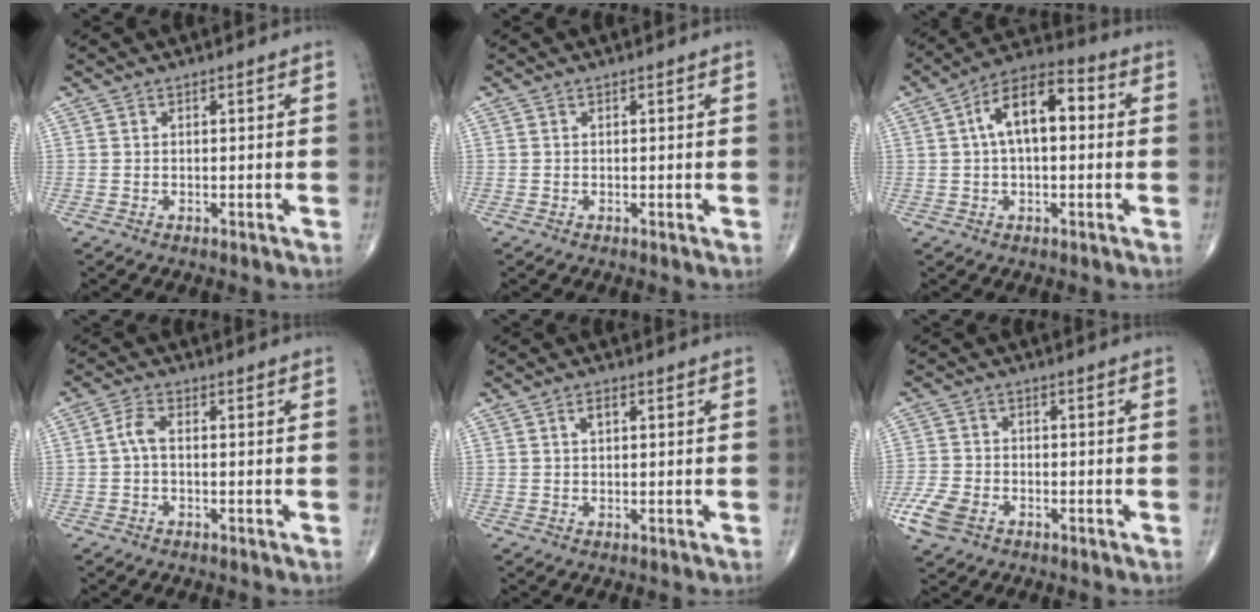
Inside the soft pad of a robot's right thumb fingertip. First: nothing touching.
{"total": 0.0}
{"total": 12.2, "force": [1.8, 6.2, 10.3], "torque": [-0.168, 0.034, 0.018]}
{"total": 3.0, "force": [-0.3, 1.4, 2.6], "torque": [-0.058, 0.008, -0.011]}
{"total": 1.8, "force": [0.6, 1.0, 1.4], "torque": [-0.026, 0.004, 0.010]}
{"total": 6.6, "force": [-3.4, 4.3, 3.6], "torque": [-0.086, 0.009, -0.066]}